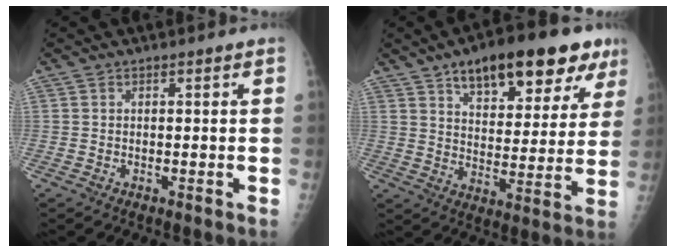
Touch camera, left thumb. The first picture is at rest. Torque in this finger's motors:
{"motor_torque": [0.59, 0.40, 1.29, -0.80, 0.32]}